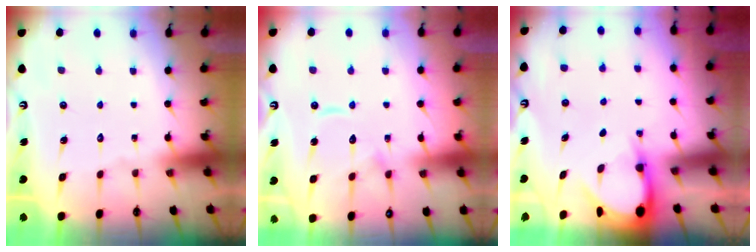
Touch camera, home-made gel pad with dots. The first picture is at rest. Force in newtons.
{"total": 11.2, "press": 11.1, "slide": 1.1}
{"total": 4.2, "press": 4.2, "slide": 0.3}